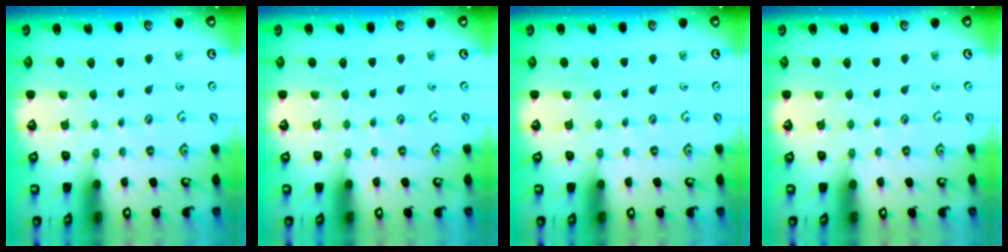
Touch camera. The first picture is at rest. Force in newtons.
{"total": 0.0}
{"total": 0.0}
{"total": 0.0}